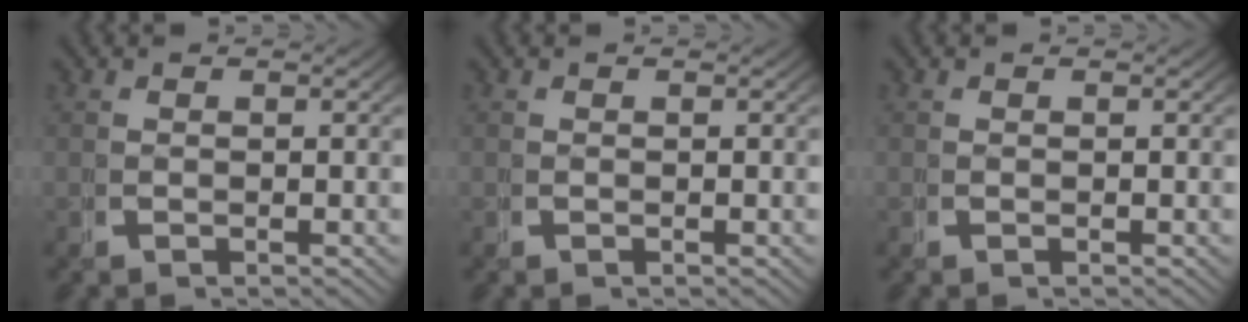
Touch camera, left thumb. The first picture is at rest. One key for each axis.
{"total": 0.0}
{"total": 0.0}